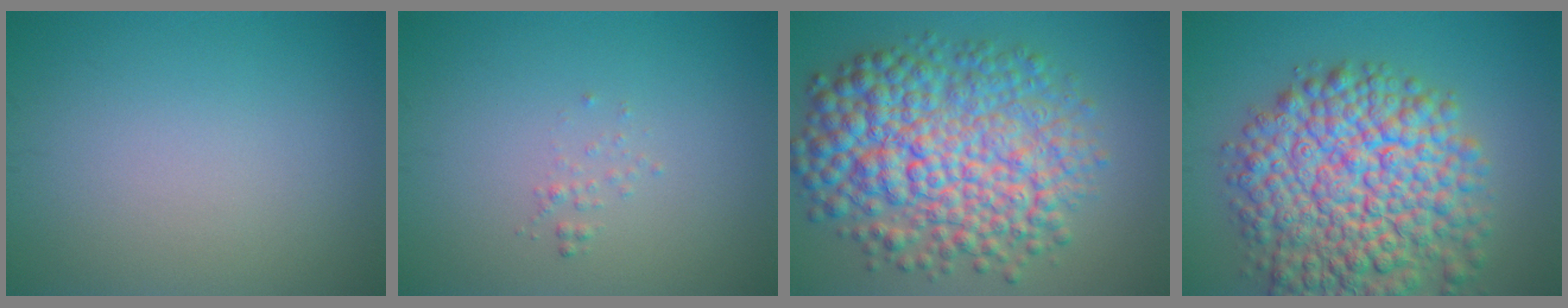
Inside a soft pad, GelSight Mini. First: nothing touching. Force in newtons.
{"total": 0.6, "press": 0.6, "slide": 0.1}
{"total": 11.2, "press": 11.2, "slide": 0.2}
{"total": 12.4, "press": 12.4, "slide": 0.5}